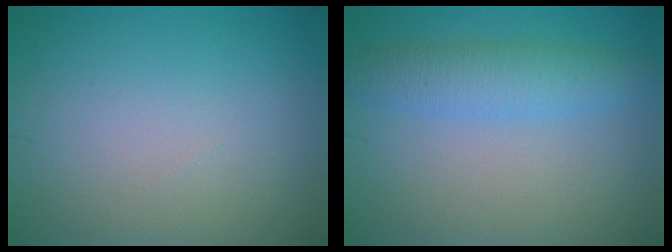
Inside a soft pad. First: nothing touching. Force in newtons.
{"total": 3.6, "press": 3.6, "slide": 0.2}